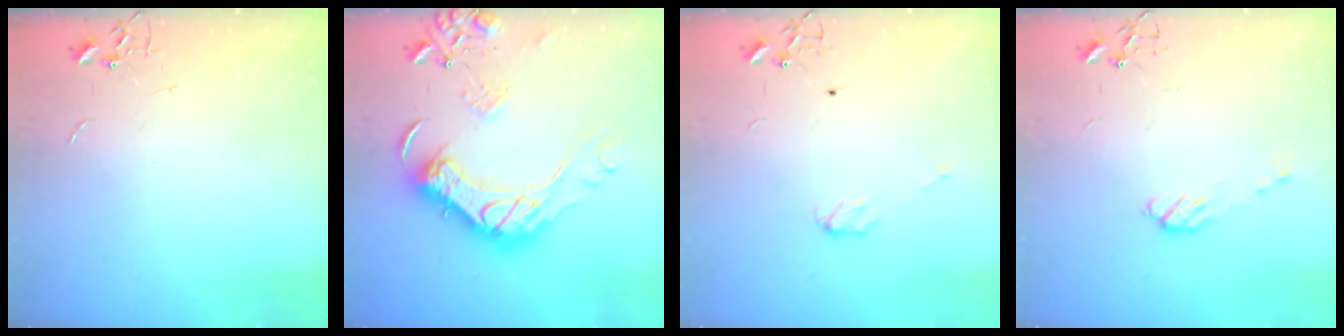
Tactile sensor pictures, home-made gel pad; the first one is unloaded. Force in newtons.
{"total": 22.1, "press": 22.0, "slide": 2.0}
{"total": 3.9, "press": 3.9, "slide": 0.2}
{"total": 5.5, "press": 5.4, "slide": 0.4}